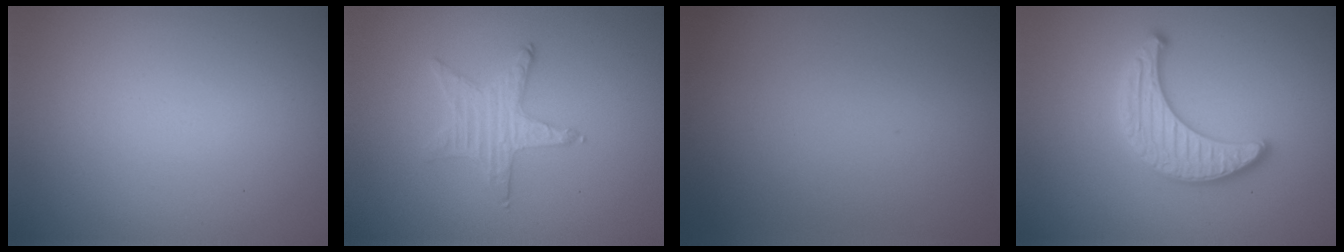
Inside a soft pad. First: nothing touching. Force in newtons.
{"total": 1.6, "press": 1.6, "slide": 0.2}
{"total": 0.0}
{"total": 3.3, "press": 3.3, "slide": 0.4}